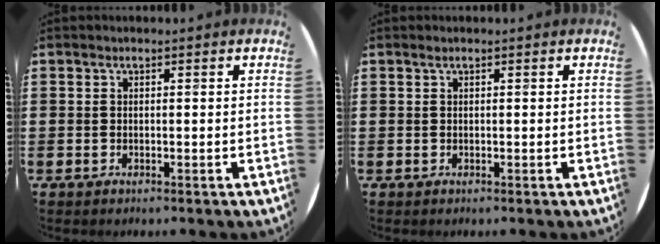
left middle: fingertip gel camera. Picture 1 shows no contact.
{"total": 0.0}